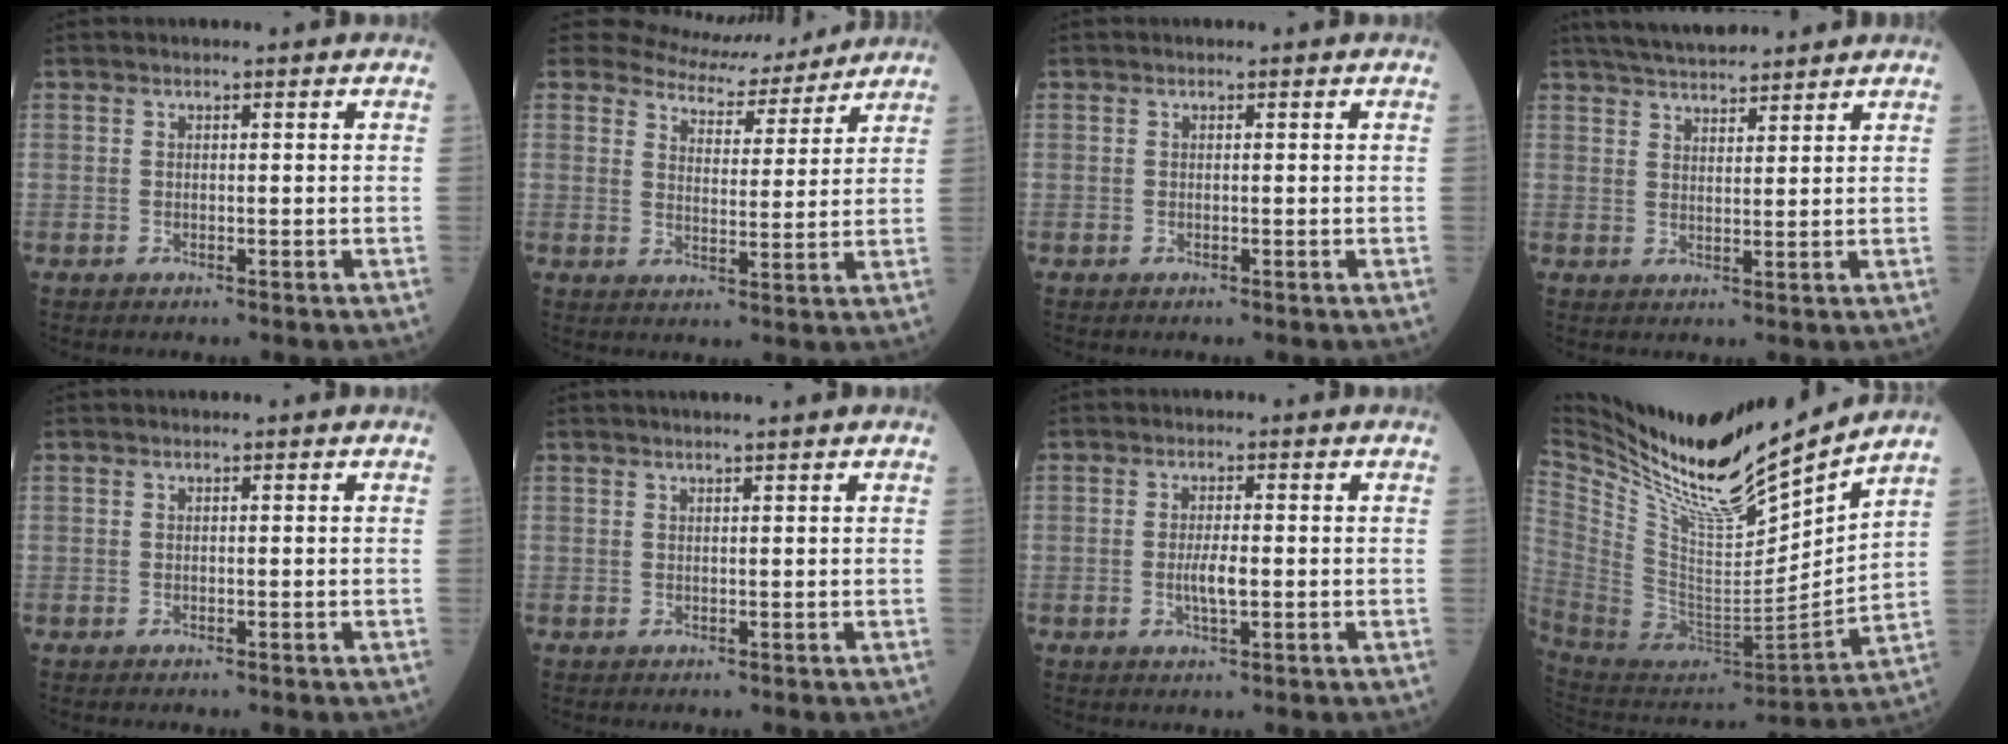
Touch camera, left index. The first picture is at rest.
{"total": 9.5, "force": [9.0, 2.9, 1.2], "torque": [-0.020, 0.004, 0.124]}
{"total": 0.0}
{"total": 9.1, "force": [8.4, 1.5, 3.4], "torque": [-0.059, 0.028, 0.135]}
{"total": 0.0}
{"total": 3.6, "force": [3.1, -0.2, 1.9], "torque": [-0.022, 0.020, 0.040]}
{"total": 3.0, "force": [-0.4, 0.6, 2.9], "torque": [-0.061, -0.003, -0.007]}
{"total": 23.2, "force": [20.2, 1.2, 11.4], "torque": [-0.211, -0.051, 0.358]}